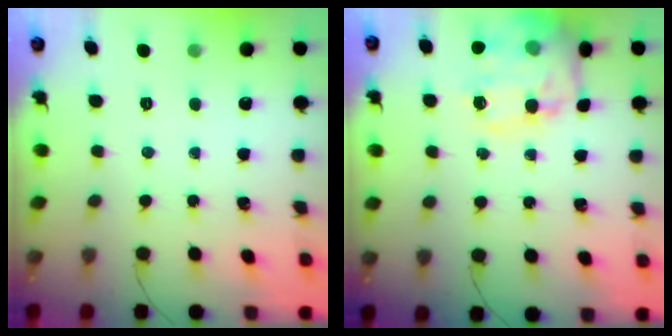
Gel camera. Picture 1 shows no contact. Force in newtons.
{"total": 16.6, "press": 16.5, "slide": 1.6}